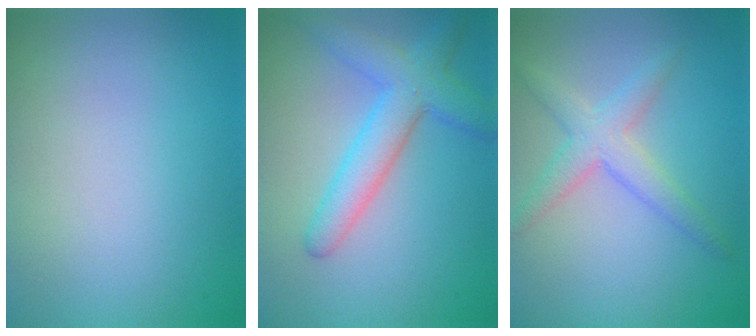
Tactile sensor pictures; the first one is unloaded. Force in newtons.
{"total": 4.5, "press": 4.5, "slide": 0.2}
{"total": 3.2, "press": 3.2, "slide": 0.1}